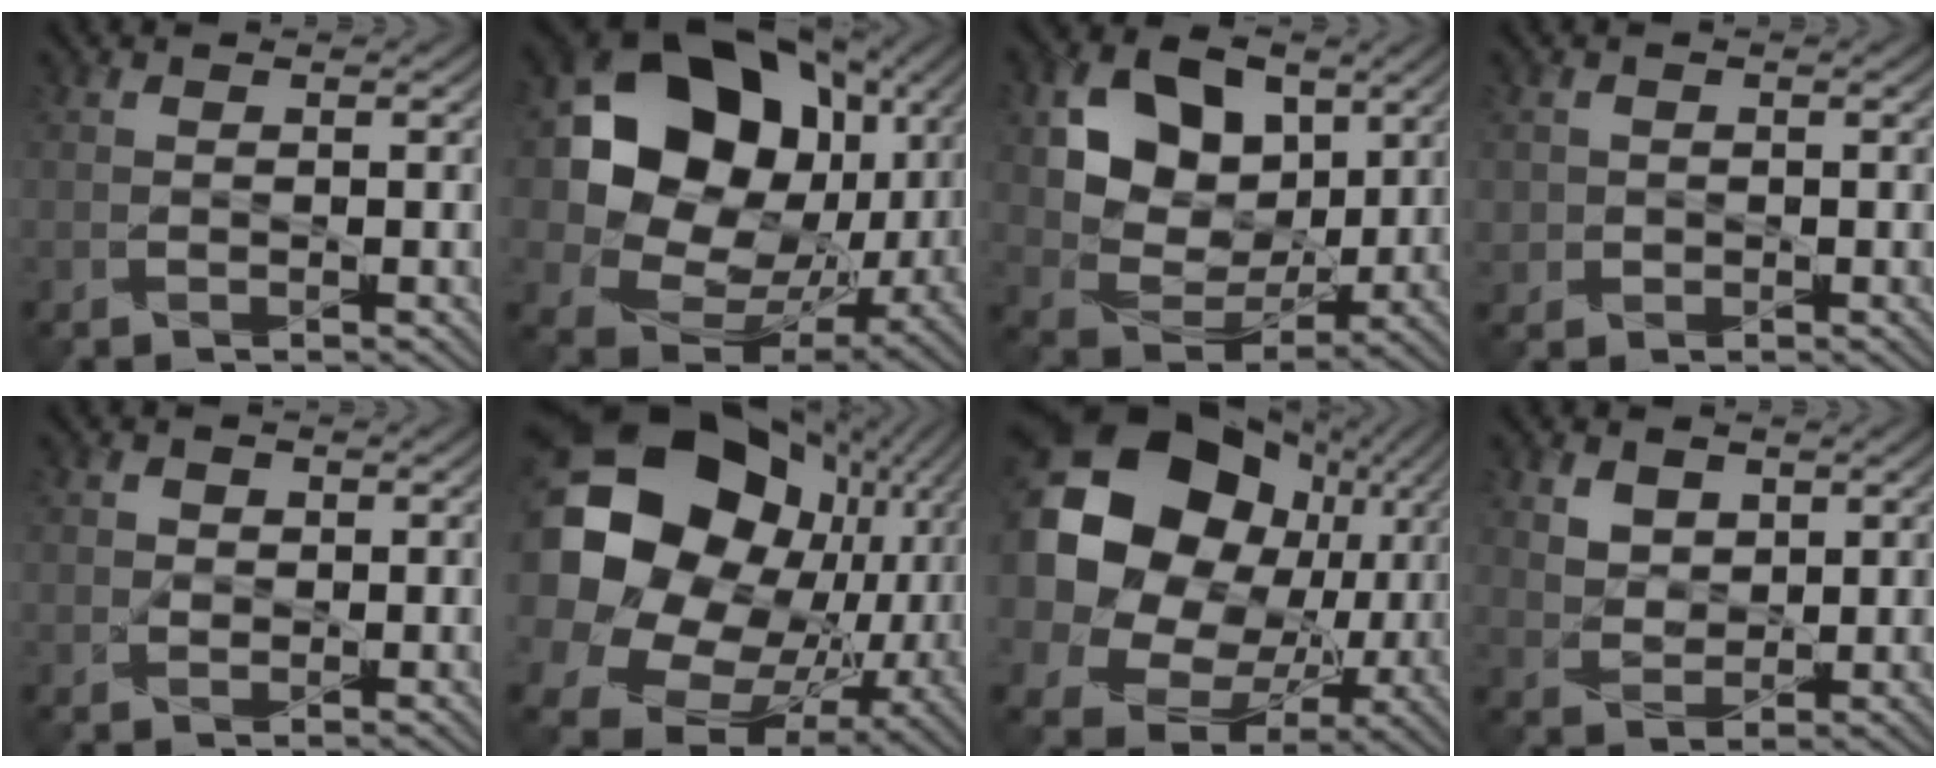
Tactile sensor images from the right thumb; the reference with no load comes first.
{"total": 18.2, "force": [3.3, 14.7, 10.2], "torque": [-0.214, -0.015, 0.075]}
{"total": 11.7, "force": [3.6, 8.6, 7.1], "torque": [-0.150, -0.005, 0.064]}
{"total": 1.7, "force": [-0.1, 1.7, 0.0], "torque": [-0.004, -0.007, -0.005]}
{"total": 1.5, "force": [0.1, 1.5, 0.4], "torque": [-0.009, -0.005, -0.005]}
{"total": 24.5, "force": [3.5, 19.8, 14.0], "torque": [-0.343, -0.031, 0.090]}
{"total": 24.9, "force": [5.3, 20.9, 12.5], "torque": [-0.327, -0.002, 0.117]}
{"total": 3.6, "force": [1.8, 2.6, 1.7], "torque": [-0.048, -0.009, 0.031]}